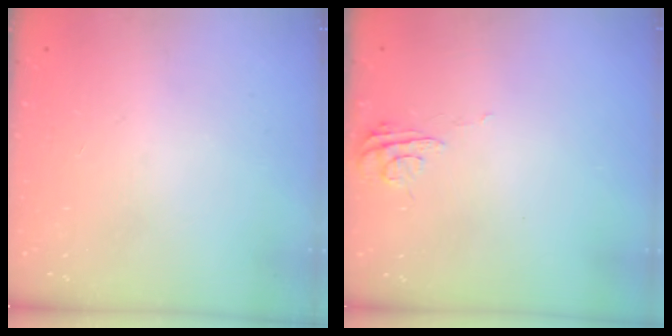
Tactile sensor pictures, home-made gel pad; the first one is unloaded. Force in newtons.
{"total": 5.3, "press": 5.3, "slide": 0.4}